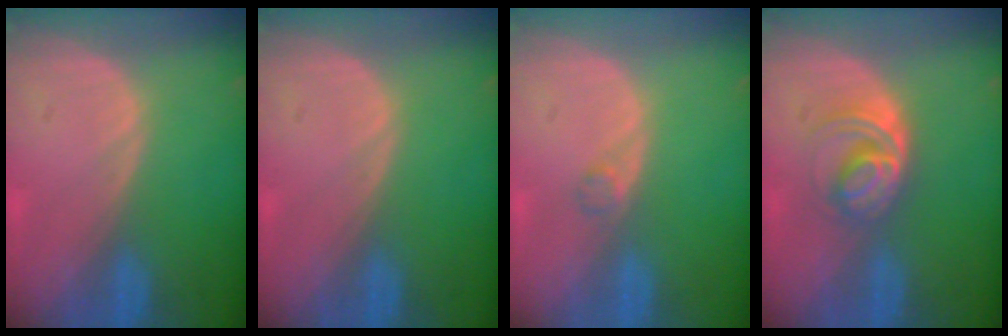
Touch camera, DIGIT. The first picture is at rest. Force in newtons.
{"total": 0.0}
{"total": 1.2, "press": 1.2, "slide": 0.1}
{"total": 5.9, "press": 5.2, "slide": 2.7}